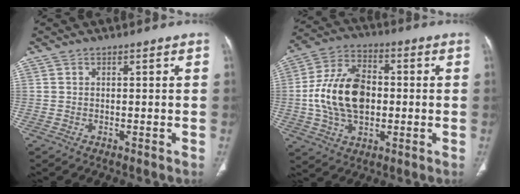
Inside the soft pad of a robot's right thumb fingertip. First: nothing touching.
{"total": 16.1, "force": [-0.6, 10.3, 12.4], "torque": [-0.220, 0.022, -0.010]}